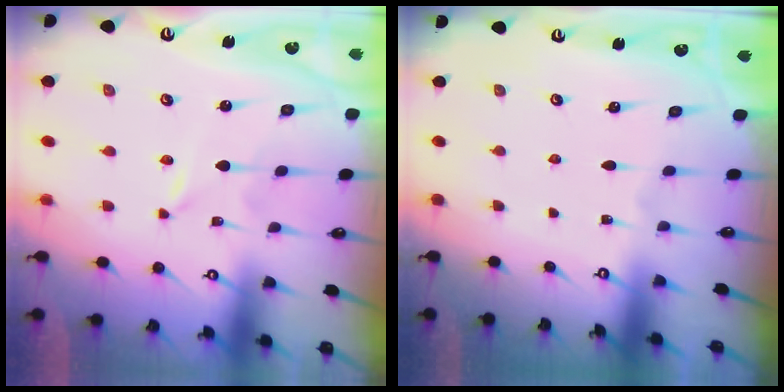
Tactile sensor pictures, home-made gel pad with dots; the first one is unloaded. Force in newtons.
{"total": 0.0}